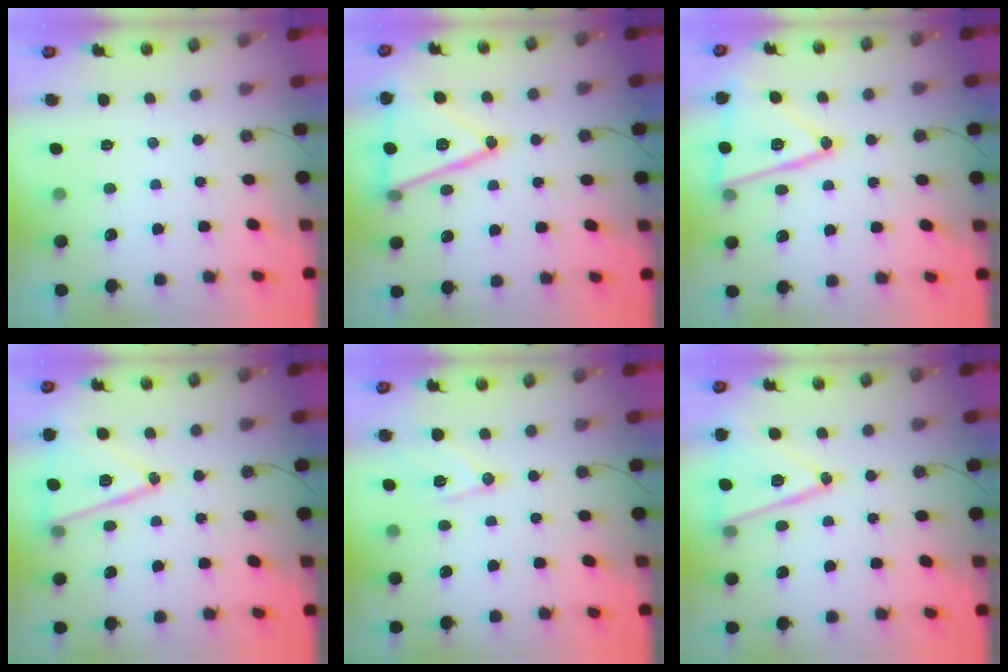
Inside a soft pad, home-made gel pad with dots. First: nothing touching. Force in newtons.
{"total": 18.6, "press": 18.3, "slide": 3.5}
{"total": 16.9, "press": 16.7, "slide": 2.0}
{"total": 15.3, "press": 14.8, "slide": 3.5}
{"total": 10.0, "press": 10.0, "slide": 0.8}
{"total": 15.3, "press": 14.8, "slide": 3.5}